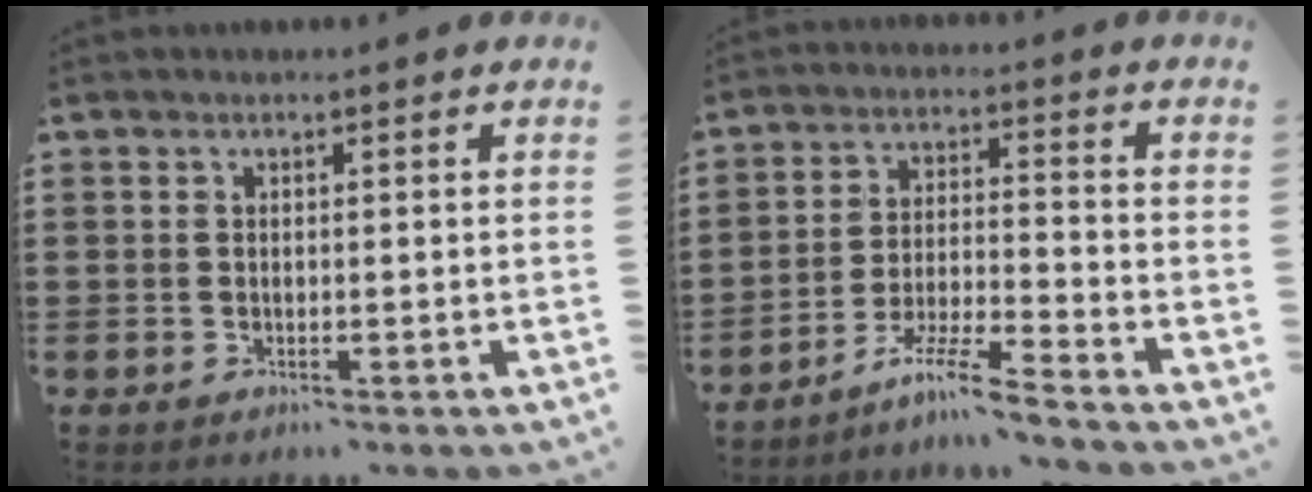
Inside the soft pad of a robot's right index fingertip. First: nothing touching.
{"total": 7.3, "force": [-6.3, -0.4, 3.7], "torque": [-0.080, -0.011, -0.123]}